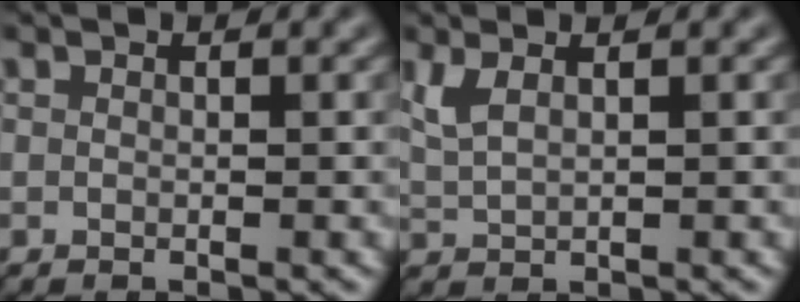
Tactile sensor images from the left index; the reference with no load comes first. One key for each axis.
{"total": 2.2, "fx": 1.2, "fy": 0.8, "fz": 1.7, "tx": -0.045, "ty": 0.002, "tz": 0.029}